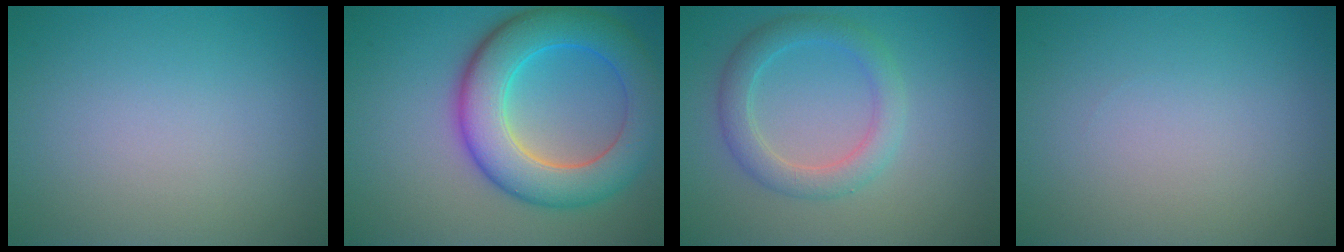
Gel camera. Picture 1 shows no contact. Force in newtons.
{"total": 8.7, "press": 8.7, "slide": 0.5}
{"total": 3.4, "press": 3.4, "slide": 0.2}
{"total": 0.0}